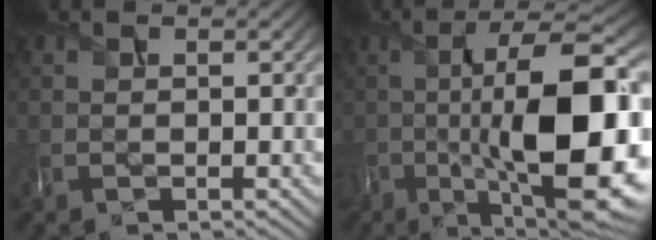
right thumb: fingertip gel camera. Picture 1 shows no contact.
{"total": 18.4, "force": [-3.5, 6.5, 16.9], "torque": [-0.274, -0.009, -0.054]}